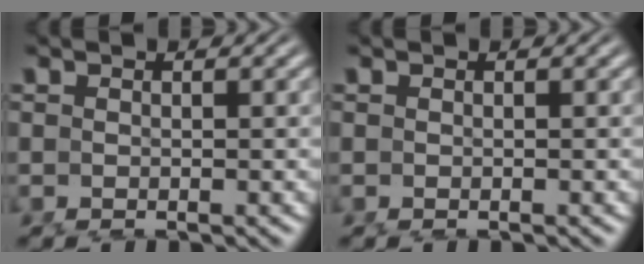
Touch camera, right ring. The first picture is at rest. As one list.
[{"total": 0.0}]